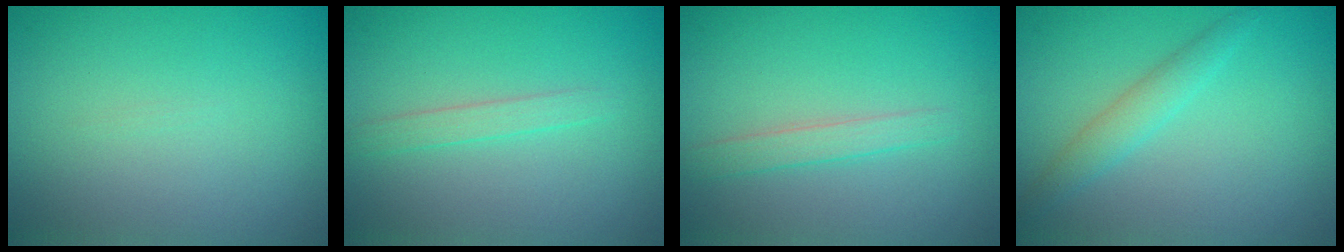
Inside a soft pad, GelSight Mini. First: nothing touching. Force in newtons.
{"total": 1.4, "press": 1.4, "slide": 0.0}
{"total": 1.7, "press": 1.7, "slide": 0.0}
{"total": 2.0, "press": 2.0, "slide": 0.1}